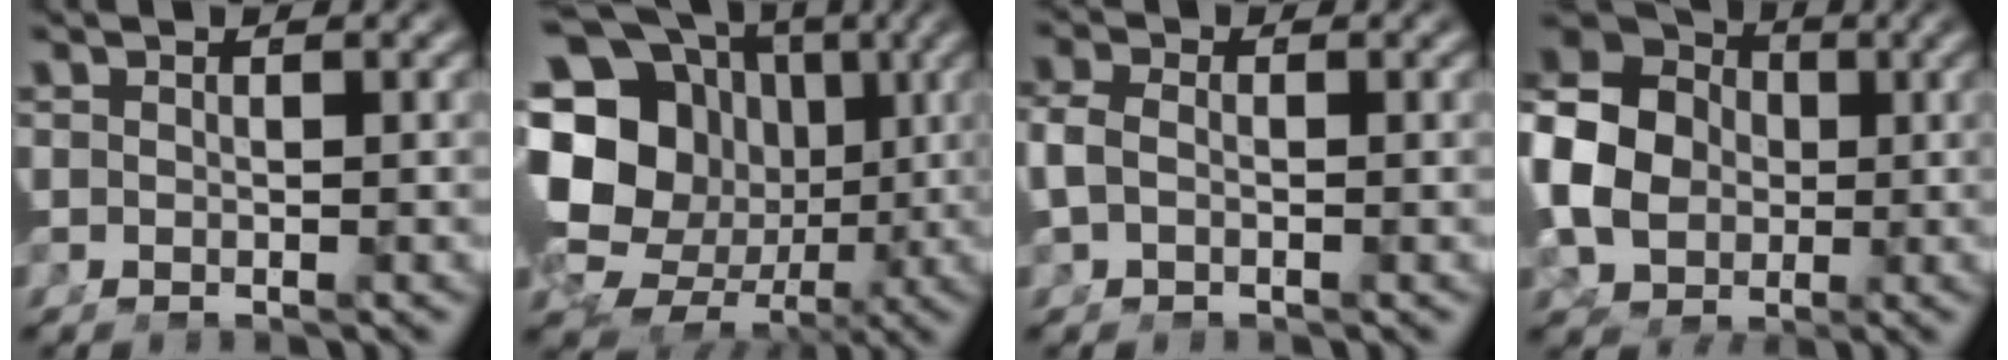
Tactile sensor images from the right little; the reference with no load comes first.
{"total": 24.1, "force": [0.1, 20.7, 12.3], "torque": [-0.255, -0.040, -0.004]}
{"total": 2.3, "force": [0.1, 2.0, 1.3], "torque": [-0.038, 0.005, -0.002]}
{"total": 11.8, "force": [1.2, 9.8, 6.4], "torque": [-0.138, -0.011, 0.021]}